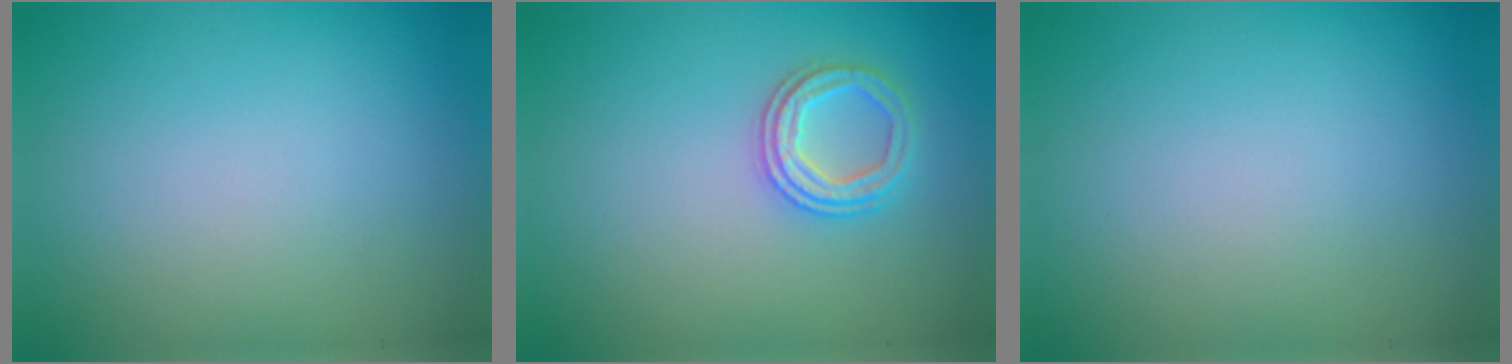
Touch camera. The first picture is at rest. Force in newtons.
{"total": 2.5, "press": 2.4, "slide": 0.6}
{"total": 0.0}